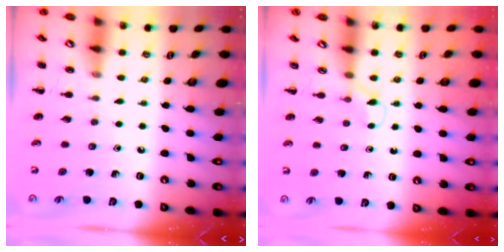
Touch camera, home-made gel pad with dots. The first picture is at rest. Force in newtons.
{"total": 3.3, "press": 3.0, "slide": 1.3}